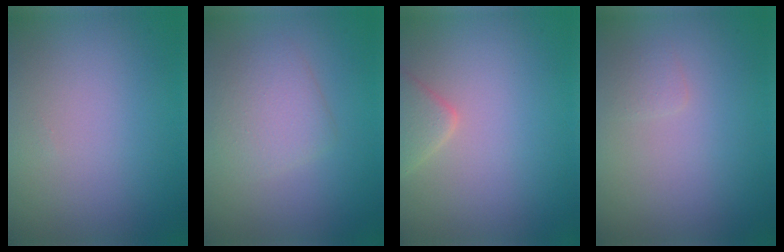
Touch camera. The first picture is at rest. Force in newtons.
{"total": 3.0, "press": 3.0, "slide": 0.0}
{"total": 2.3, "press": 2.3, "slide": 0.1}
{"total": 0.8, "press": 0.8, "slide": 0.1}